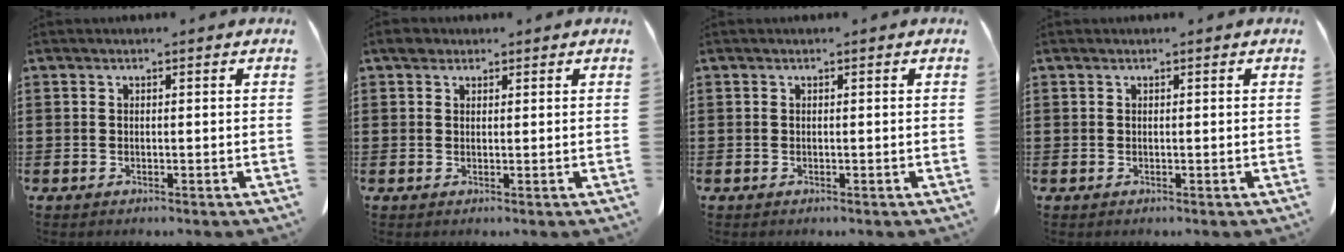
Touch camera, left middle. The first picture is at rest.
{"total": 1.8, "force": [1.4, 1.1, 0.4], "torque": [-0.005, 0.004, 0.025]}
{"total": 0.0}
{"total": 0.0}